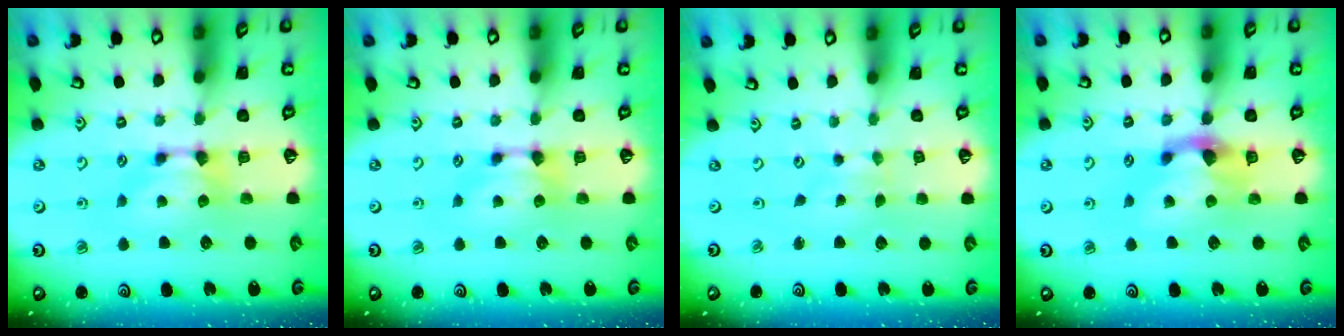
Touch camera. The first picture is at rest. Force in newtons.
{"total": 0.0}
{"total": 3.8, "press": 3.8, "slide": 0.2}
{"total": 2.6, "press": 2.0, "slide": 1.7}